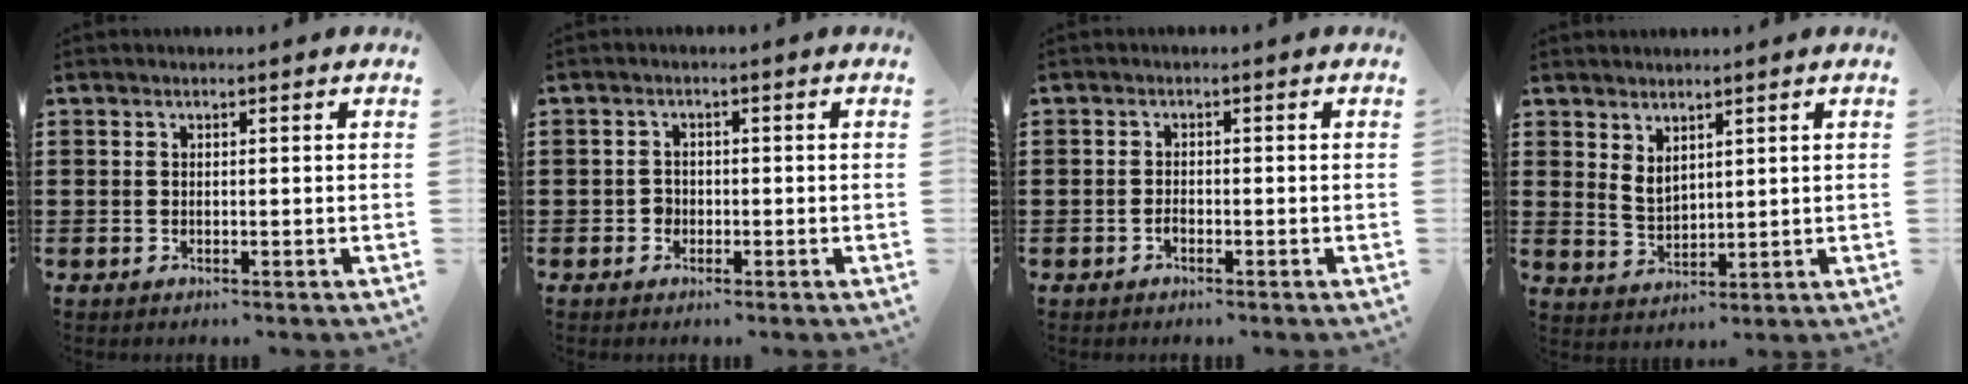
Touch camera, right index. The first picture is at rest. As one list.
[{"total": 1.5, "force": [-0.8, 1.2, 0.4], "torque": [-0.011, 0.000, -0.017]}, {"total": 0.9, "force": [-0.7, 0.4, 0.5], "torque": [-0.011, -0.004, -0.012]}, {"total": 2.9, "force": [2.2, 1.5, 1.1], "torque": [-0.028, 0.005, 0.043]}]